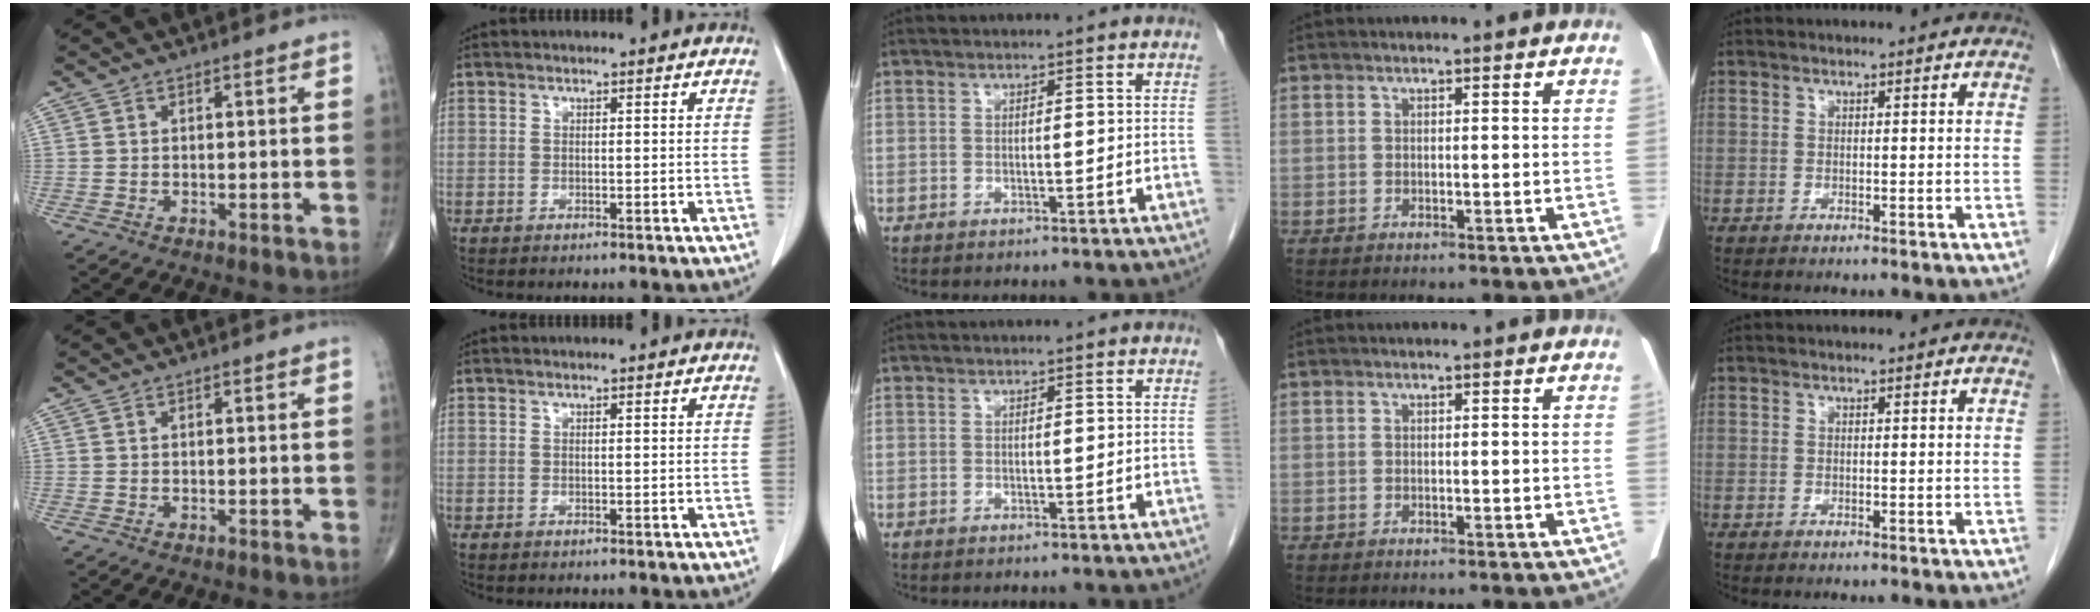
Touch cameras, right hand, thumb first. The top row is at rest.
{}